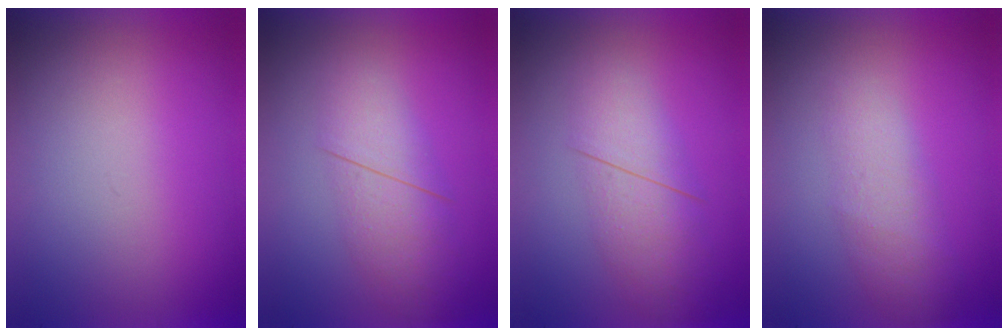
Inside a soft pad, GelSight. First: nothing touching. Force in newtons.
{"total": 2.7}
{"total": 2.8}
{"total": 2.3}